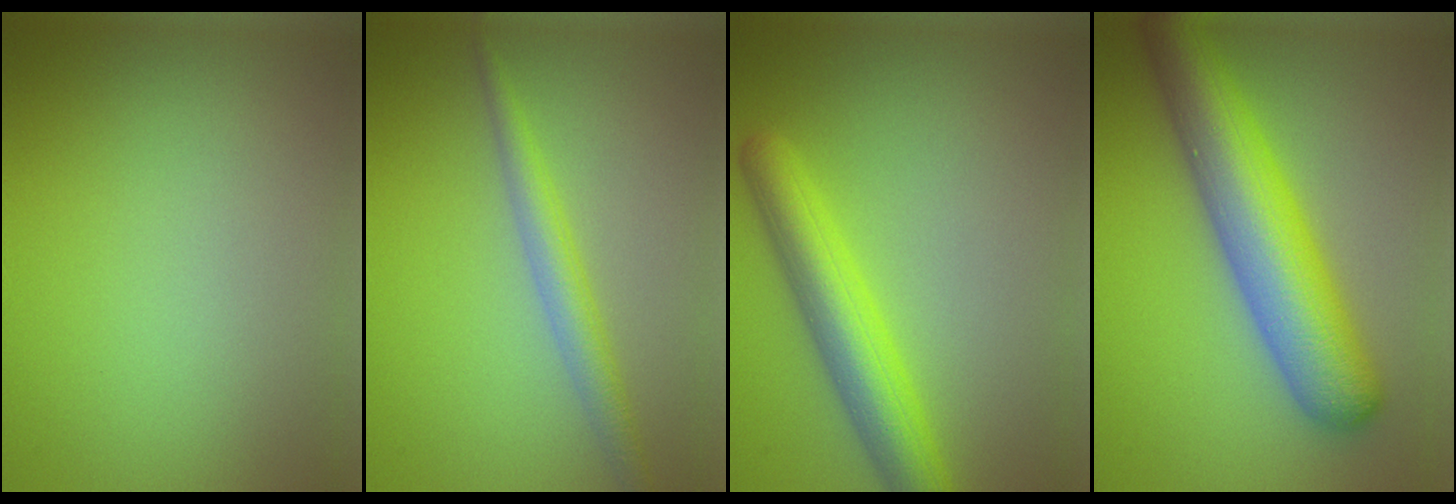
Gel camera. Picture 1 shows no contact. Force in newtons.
{"total": 2.7, "press": 2.7, "slide": 0.1}
{"total": 5.5, "press": 5.5, "slide": 0.2}
{"total": 9.1, "press": 9.1, "slide": 0.4}